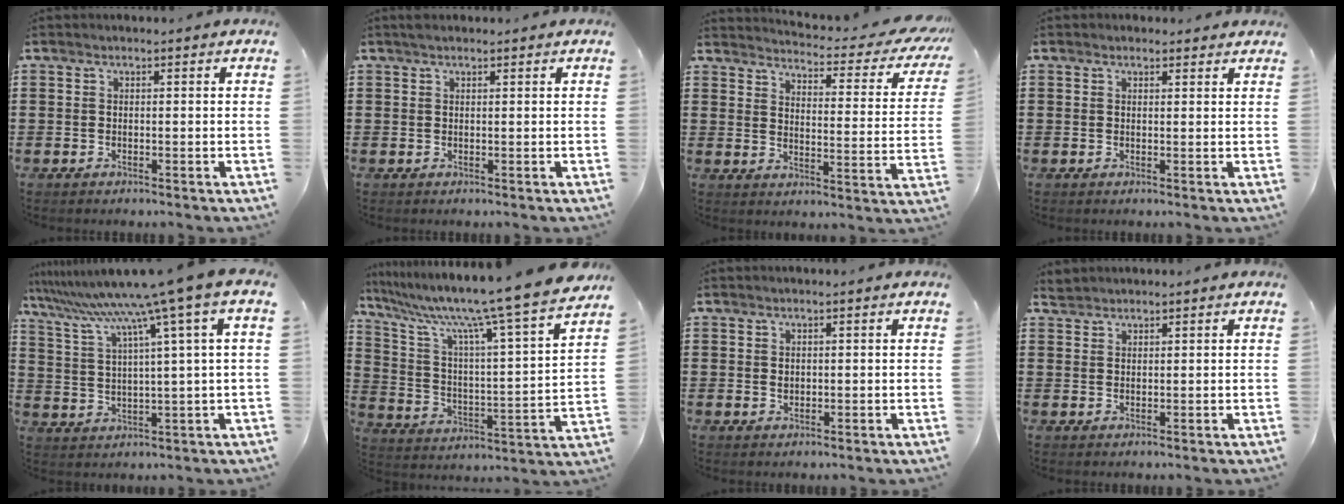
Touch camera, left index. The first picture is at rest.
{"total": 0.8, "force": [0.7, 0.3, 0.4], "torque": [-0.008, 0.002, 0.012]}
{"total": 3.7, "force": [3.2, 0.2, 1.9], "torque": [-0.040, -0.034, 0.045]}
{"total": 1.2, "force": [1.0, 0.7, 0.1], "torque": [-0.005, 0.005, 0.019]}
{"total": 9.7, "force": [6.7, -1.5, 6.9], "torque": [-0.160, -0.046, 0.101]}
{"total": 11.1, "force": [9.4, -1.2, 5.8], "torque": [-0.141, -0.079, 0.143]}
{"total": 0.7, "force": [0.3, 0.5, 0.5], "torque": [-0.011, 0.003, 0.005]}
{"total": 1.5, "force": [1.4, 0.4, 0.0], "torque": [-0.005, 0.001, 0.029]}